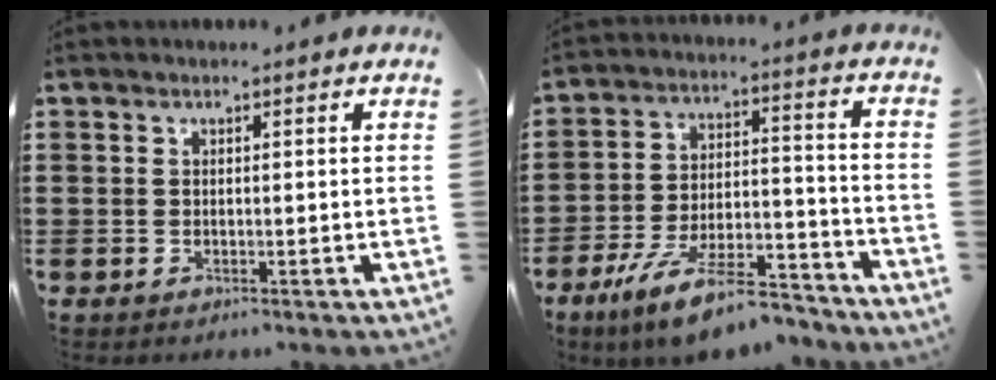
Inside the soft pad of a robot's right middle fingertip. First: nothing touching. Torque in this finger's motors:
{"motor_torque": [2.14, 0.00, 0.48, 0.17]}